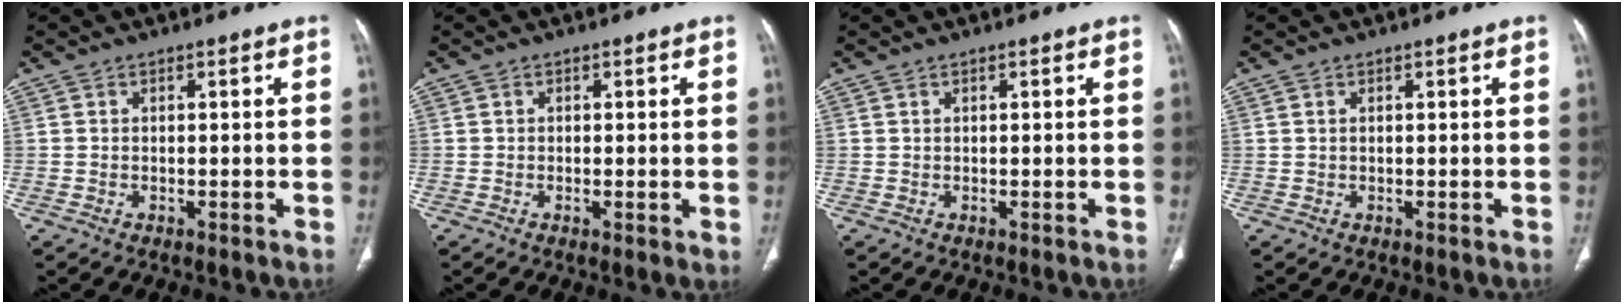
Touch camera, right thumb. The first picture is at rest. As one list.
[{"total": 1.5, "force": [-0.2, 0.4, 1.4], "torque": [-0.032, -0.006, -0.006]}, {"total": 0.0}, {"total": 0.0}]